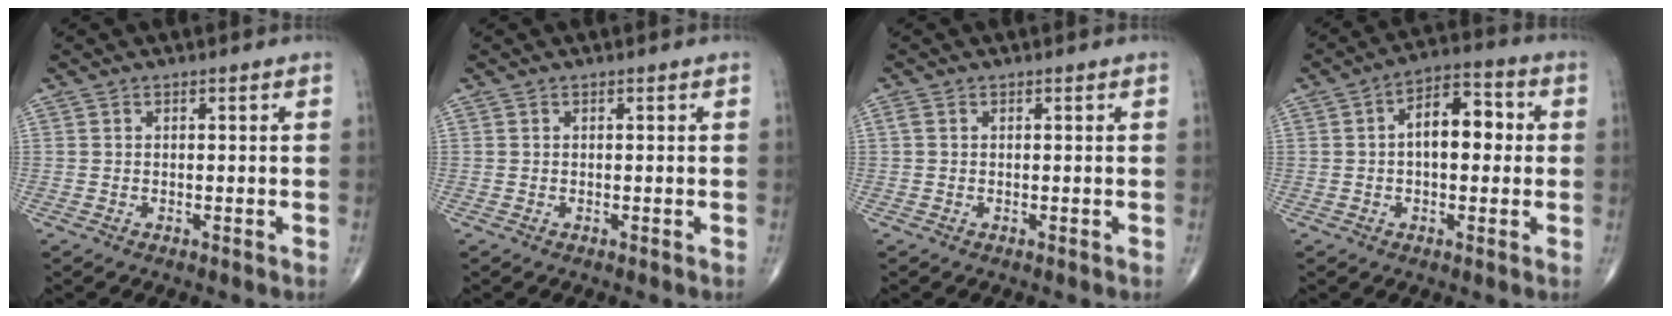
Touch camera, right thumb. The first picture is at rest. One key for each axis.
{"total": 0.0}
{"total": 0.7, "fx": 0.1, "fy": 0.5, "fz": 0.5, "tx": -0.016, "ty": 0.005, "tz": 0.004}
{"total": 9.7, "fx": 0.8, "fy": 5.4, "fz": 8.0, "tx": -0.104, "ty": 0.026, "tz": 0.004}